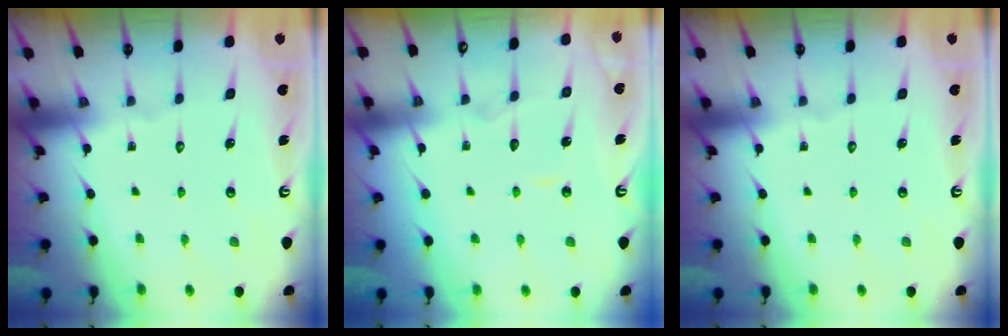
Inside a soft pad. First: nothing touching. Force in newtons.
{"total": 3.4, "press": 3.4, "slide": 0.2}
{"total": 0.0}